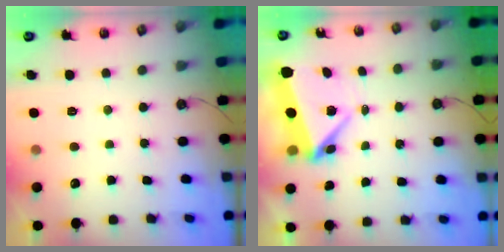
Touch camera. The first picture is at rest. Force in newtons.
{"total": 5.9, "press": 5.5, "slide": 2.2}